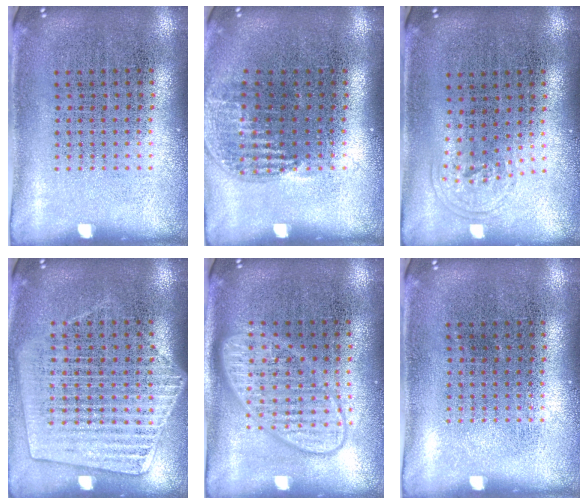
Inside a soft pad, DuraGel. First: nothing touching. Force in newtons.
{"total": 1.1, "press": 1.0, "slide": 0.4}
{"total": 0.8, "press": 0.6, "slide": 0.6}
{"total": 1.6, "press": 1.5, "slide": 0.6}
{"total": 2.9, "press": 2.9, "slide": 0.5}
{"total": 0.0}